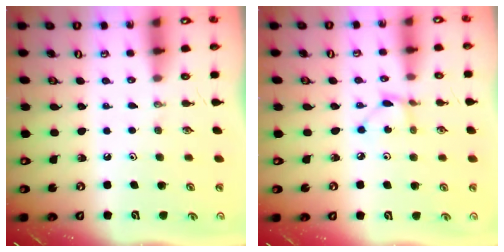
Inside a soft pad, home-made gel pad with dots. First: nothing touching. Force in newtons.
{"total": 2.4, "press": 2.4, "slide": 0.3}